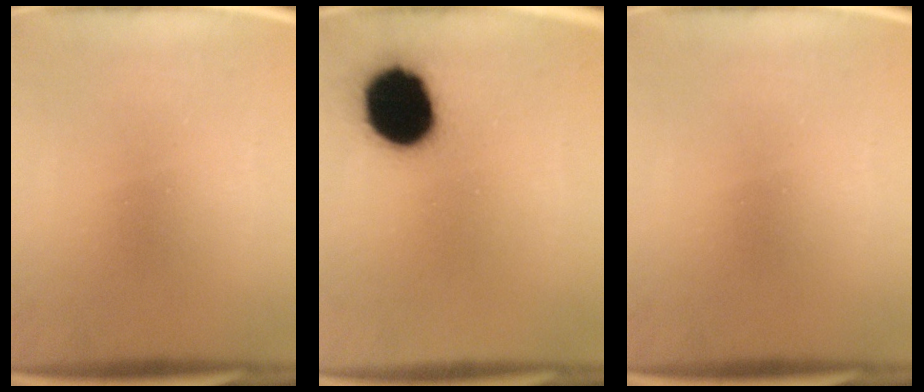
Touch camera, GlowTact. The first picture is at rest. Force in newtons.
{"total": 15.9}
{"total": 0.0}